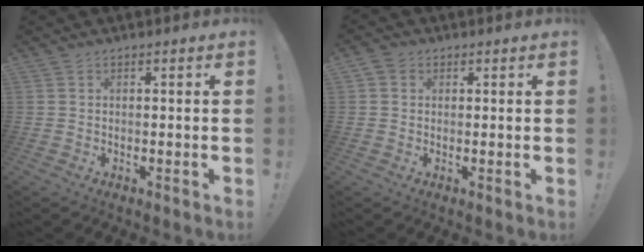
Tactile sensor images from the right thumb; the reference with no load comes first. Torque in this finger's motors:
{"motor_torque": [0.00, 0.00, 0.10, -0.03, 0.00]}